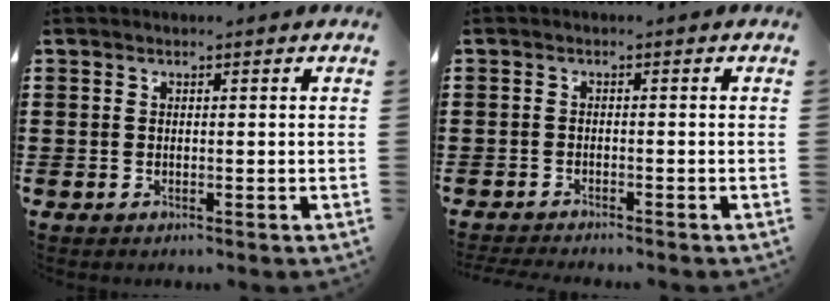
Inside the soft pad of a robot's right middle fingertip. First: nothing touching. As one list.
[{"total": 1.4, "force": [-1.4, 0.0, 0.1], "torque": [-0.005, 0.000, -0.030]}]